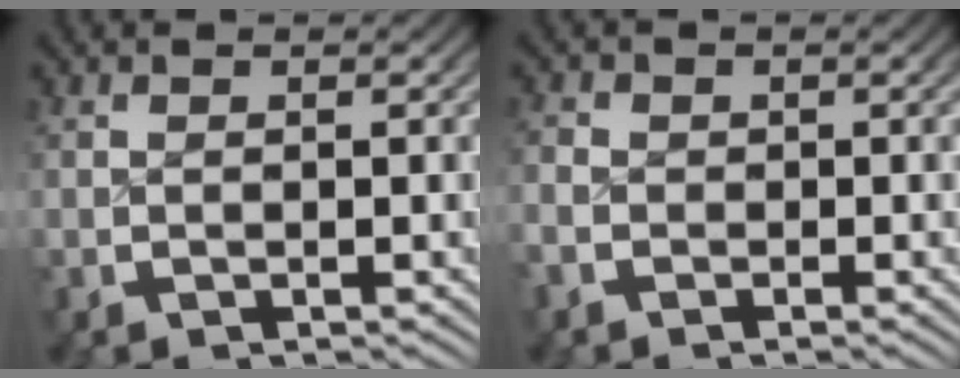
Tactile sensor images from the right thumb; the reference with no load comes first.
{"total": 1.6, "force": [-0.9, 1.3, 0.2], "torque": [-0.012, 0.002, -0.022]}